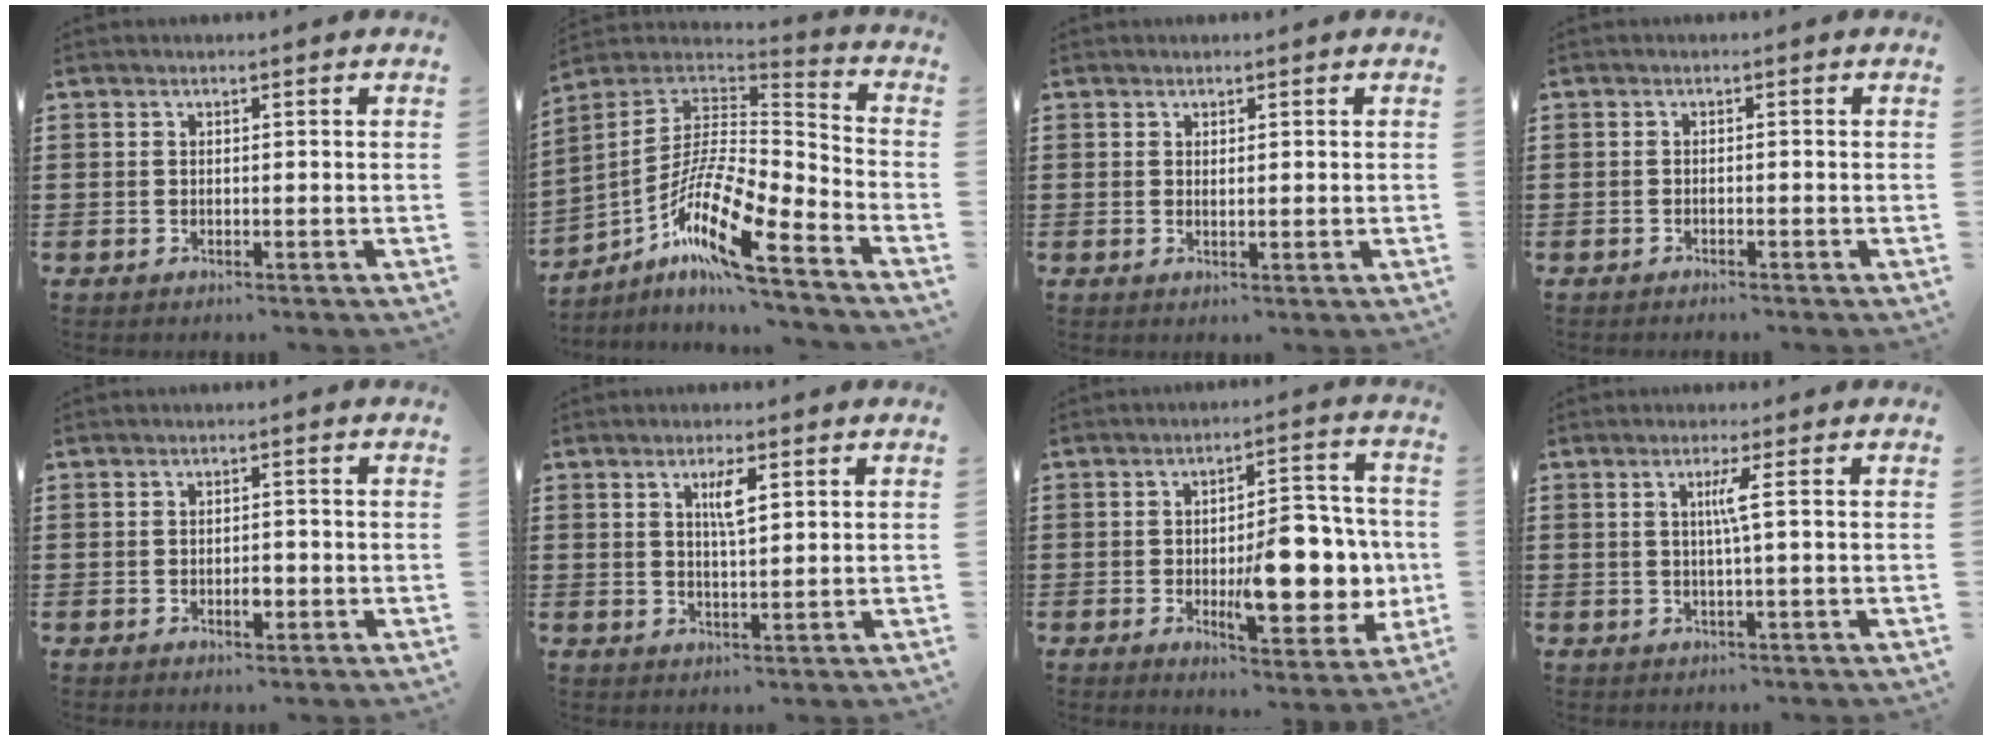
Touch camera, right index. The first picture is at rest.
{"total": 14.9, "force": [-9.4, 2.8, 11.2], "torque": [-0.231, -0.004, -0.186]}
{"total": 0.6, "force": [0.4, 0.1, 0.4], "torque": [-0.007, 0.001, 0.008]}
{"total": 0.8, "force": [-0.8, 0.0, 0.2], "torque": [-0.005, -0.002, -0.015]}
{"total": 2.3, "force": [-0.8, 1.0, 1.9], "torque": [-0.035, 0.001, -0.014]}
{"total": 3.4, "force": [1.3, 0.8, 3.1], "torque": [-0.056, 0.003, 0.017]}
{"total": 12.3, "force": [-1.6, 5.5, 10.9], "torque": [-0.136, -0.009, -0.025]}
{"total": 2.8, "force": [0.4, -0.6, 2.7], "torque": [-0.052, -0.004, 0.001]}